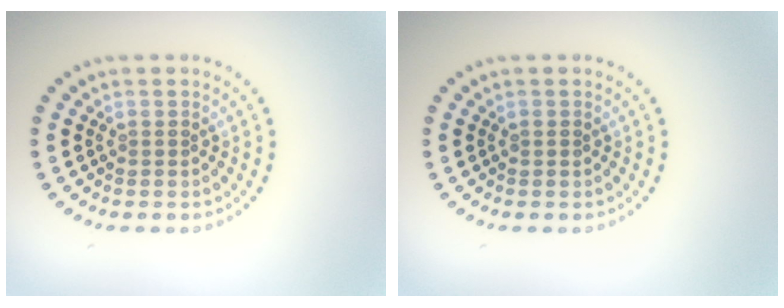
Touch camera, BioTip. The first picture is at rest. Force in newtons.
{"total": 0.5, "press": 0.5, "slide": 0.0}